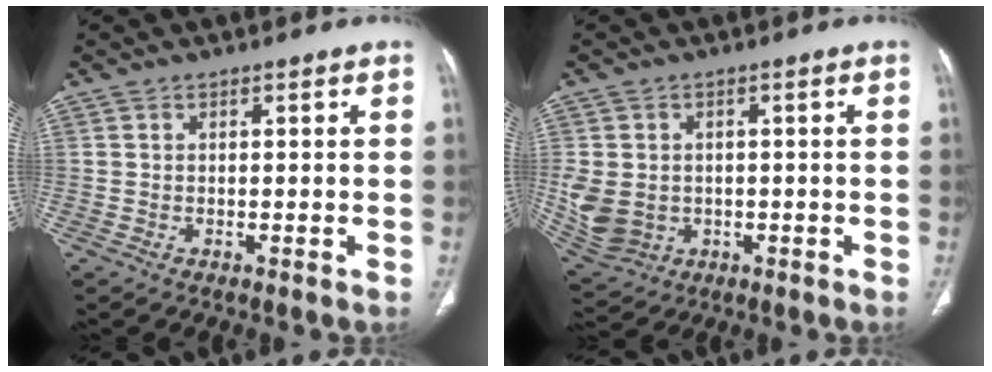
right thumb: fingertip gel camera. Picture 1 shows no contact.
{"total": 11.7, "force": [-1.4, 9.5, 6.6], "torque": [-0.155, -0.003, -0.003]}